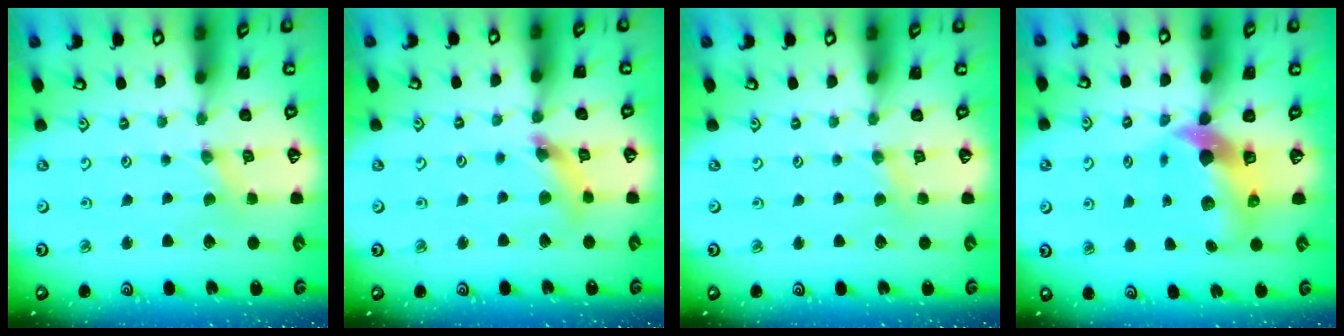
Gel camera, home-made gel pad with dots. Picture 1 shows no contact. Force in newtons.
{"total": 7.1, "press": 7.1, "slide": 0.7}
{"total": 2.3, "press": 2.2, "slide": 0.5}
{"total": 8.6, "press": 8.5, "slide": 1.4}